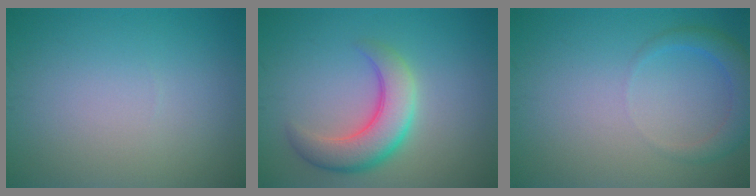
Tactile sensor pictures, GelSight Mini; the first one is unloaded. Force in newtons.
{"total": 5.5, "press": 5.5, "slide": 0.3}
{"total": 2.7, "press": 2.6, "slide": 0.3}